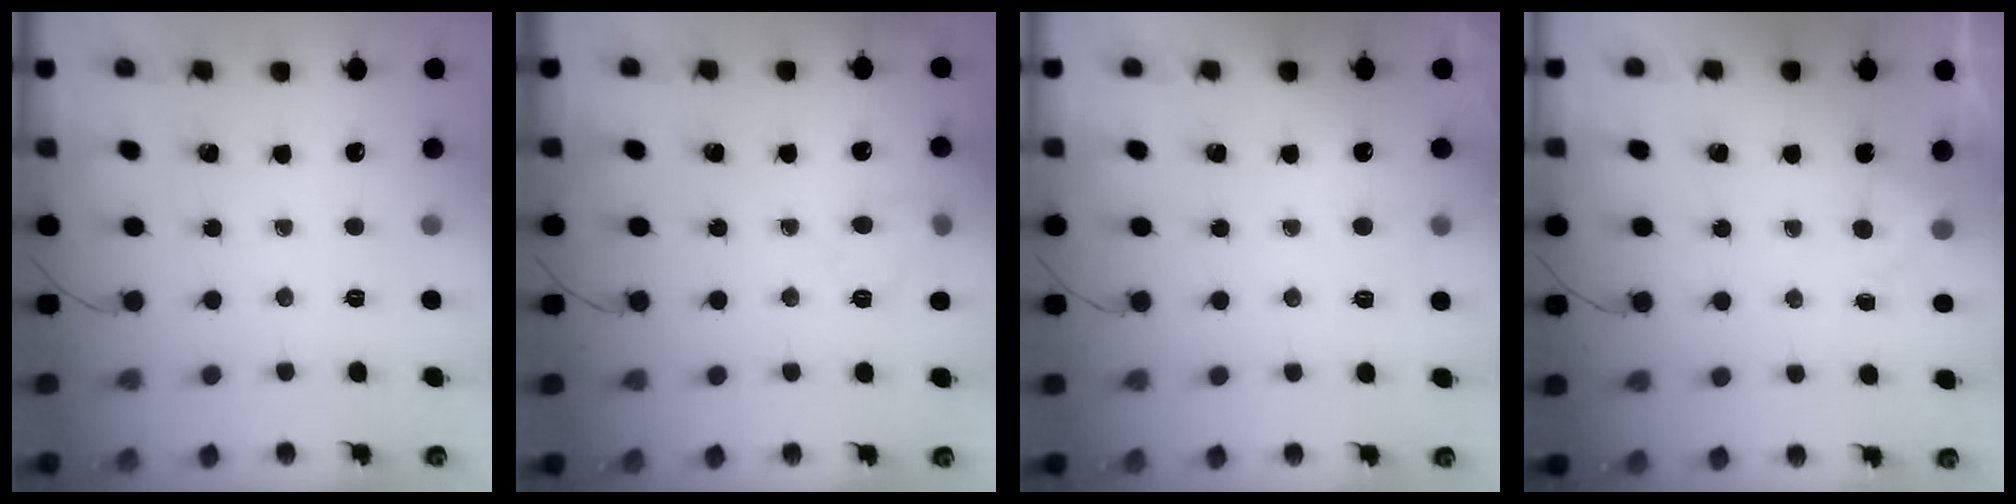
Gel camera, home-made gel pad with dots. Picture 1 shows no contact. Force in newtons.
{"total": 9.2, "press": 9.1, "slide": 1.2}
{"total": 3.5, "press": 3.3, "slide": 1.1}
{"total": 4.4, "press": 4.2, "slide": 1.2}